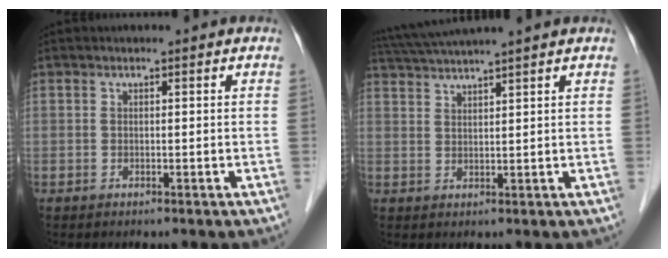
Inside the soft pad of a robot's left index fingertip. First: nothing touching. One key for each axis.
{"total": 7.8, "fx": 6.9, "fy": -1.3, "fz": 3.4, "tx": -0.064, "ty": 0.027, "tz": 0.116}